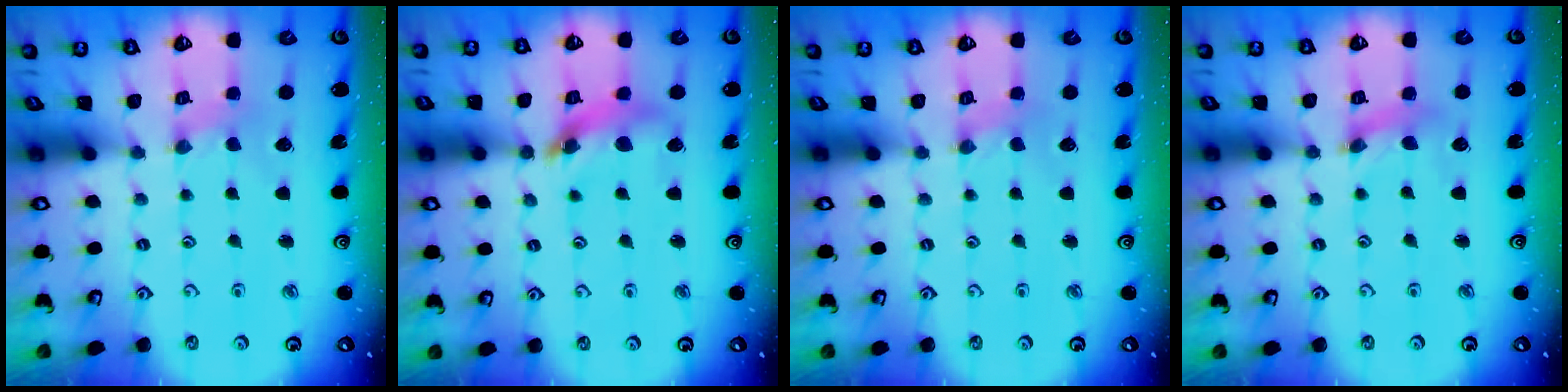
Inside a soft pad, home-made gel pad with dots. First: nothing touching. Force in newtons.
{"total": 12.5, "press": 12.4, "slide": 1.7}
{"total": 0.0}
{"total": 3.0, "press": 3.0, "slide": 0.3}